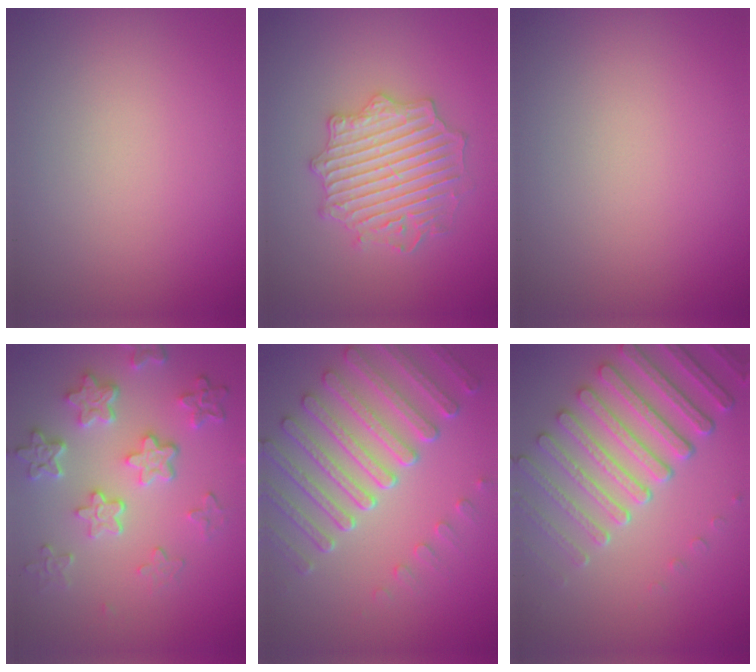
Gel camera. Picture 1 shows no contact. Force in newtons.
{"total": 4.4, "press": 4.4, "slide": 0.7}
{"total": 0.0}
{"total": 5.9, "press": 4.4, "slide": 3.9}
{"total": 7.2, "press": 5.3, "slide": 4.9}
{"total": 7.0, "press": 5.5, "slide": 4.4}